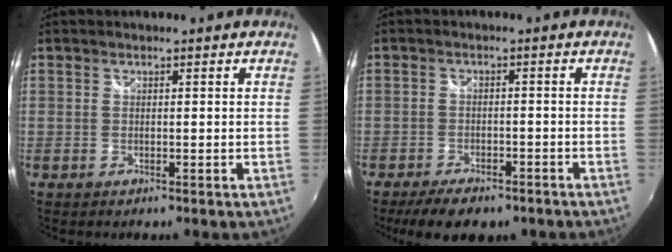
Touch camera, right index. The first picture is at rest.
{"total": 8.3, "force": [-6.1, 3.9, 4.0], "torque": [-0.096, -0.005, -0.092]}